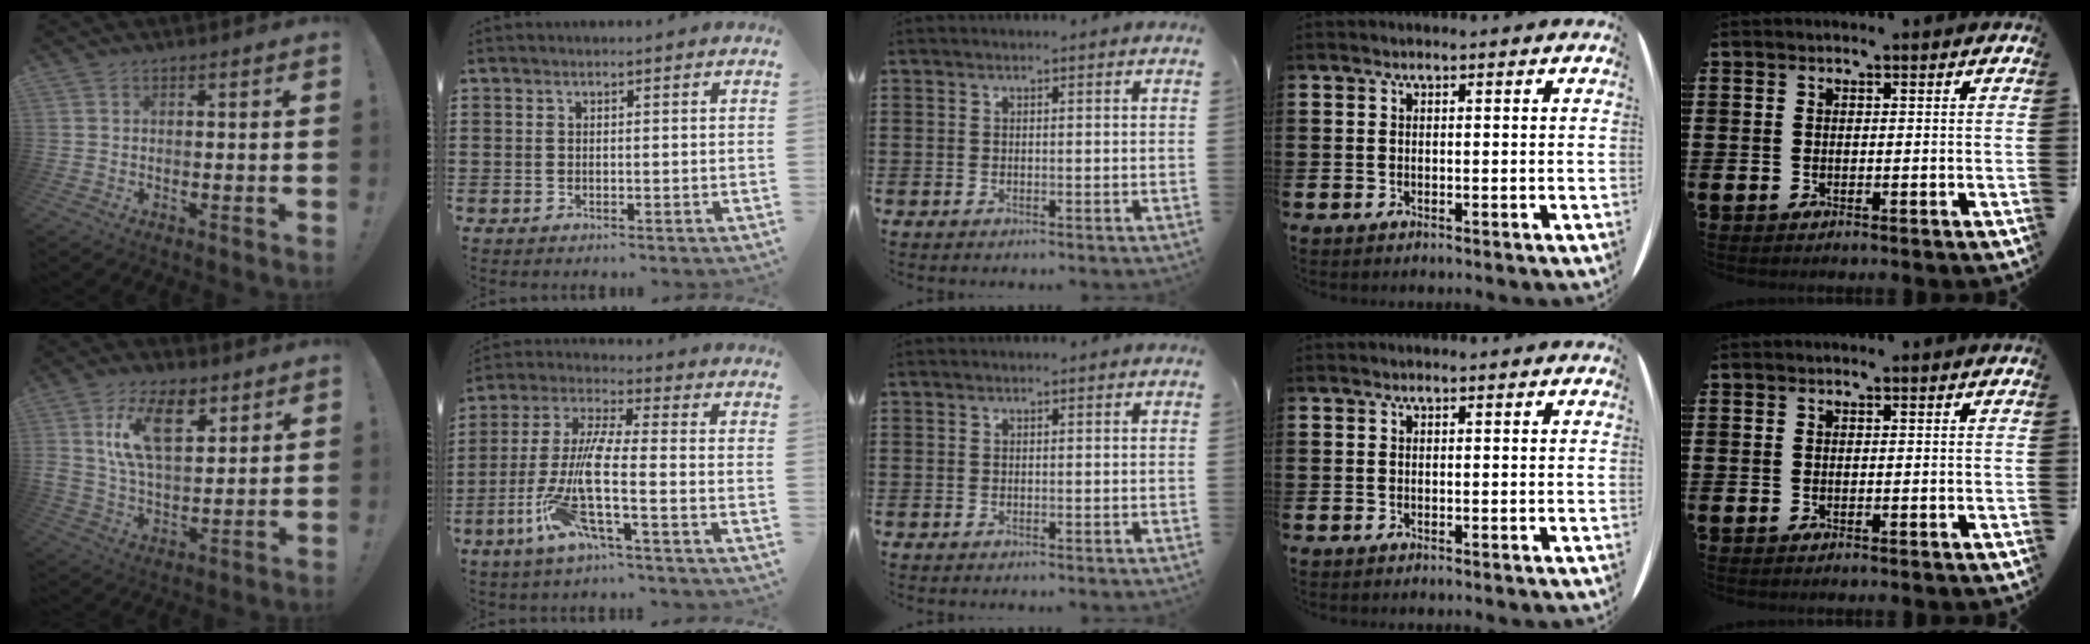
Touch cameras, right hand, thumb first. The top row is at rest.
{"thumb": {"total": 15.4, "force": [7.3, 8.1, 10.9], "torque": [-0.204, -0.019, 0.129]}, "index": {"total": 9.6, "force": [-3.8, 1.3, 8.8], "torque": [-0.199, -0.022, -0.082]}}